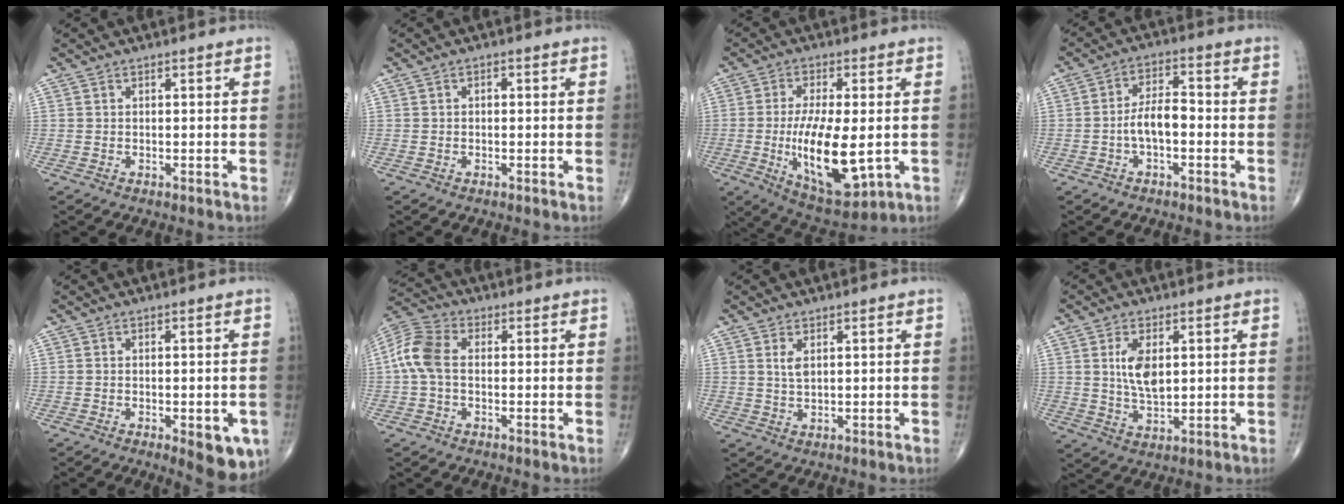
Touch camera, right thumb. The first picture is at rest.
{"total": 0.8, "force": [0.0, 0.5, 0.6], "torque": [-0.002, 0.002, -0.004]}
{"total": 18.5, "force": [-2.6, 7.5, 16.7], "torque": [-0.291, -0.016, -0.028]}
{"total": 6.1, "force": [-1.6, 2.9, 5.1], "torque": [-0.089, 0.027, -0.033]}
{"total": 8.2, "force": [-3.0, 3.0, 7.0], "torque": [-0.068, -0.005, -0.031]}
{"total": 8.1, "force": [-0.1, 5.1, 6.3], "torque": [-0.139, 0.022, -0.014]}
{"total": 2.4, "force": [0.9, 1.1, 2.0], "torque": [-0.035, -0.005, 0.021]}
{"total": 7.0, "force": [1.5, 3.6, 5.8], "torque": [-0.098, -0.010, 0.033]}